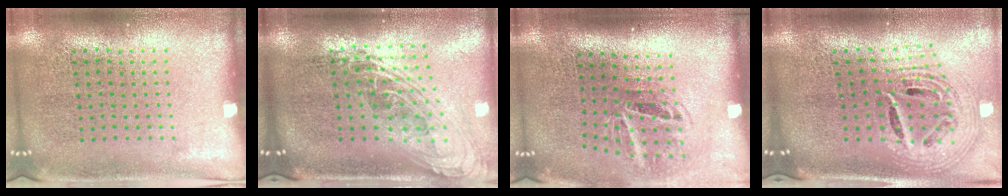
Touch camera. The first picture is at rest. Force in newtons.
{"total": 2.2, "press": 1.6, "slide": 1.4}
{"total": 1.9, "press": 1.2, "slide": 1.5}
{"total": 2.7, "press": 1.9, "slide": 1.9}